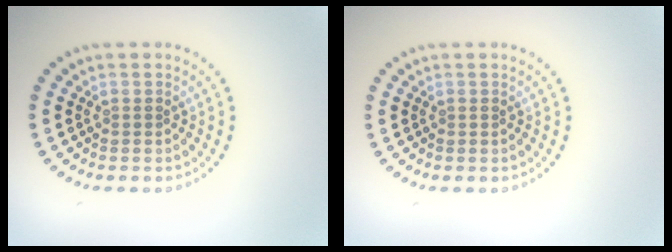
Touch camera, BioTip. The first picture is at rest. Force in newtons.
{"total": 0.0}